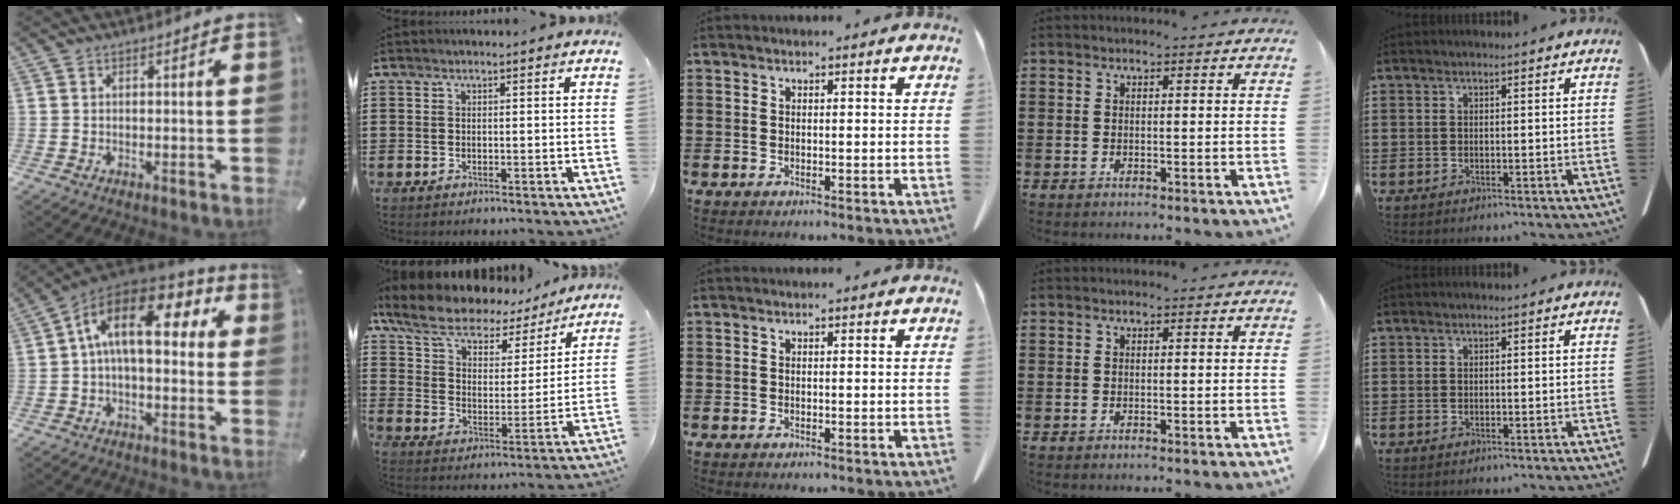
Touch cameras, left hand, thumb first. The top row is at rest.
{"thumb": {"total": 16.0, "force": [3.6, 8.0, 13.3], "torque": [-0.256, -0.009, 0.057]}, "index": {"total": 8.7, "force": [7.3, 2.9, 3.7], "torque": [-0.105, -0.035, 0.128]}}